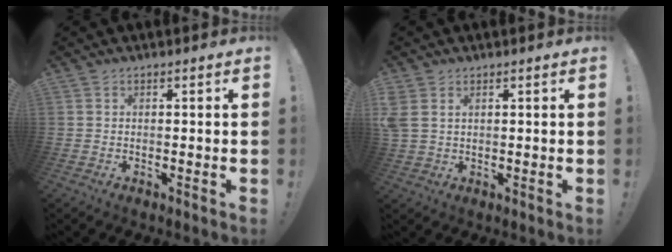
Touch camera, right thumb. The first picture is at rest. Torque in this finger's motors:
{"motor_torque": [0.01, -0.04, 0.49, 0.04, 0.05]}